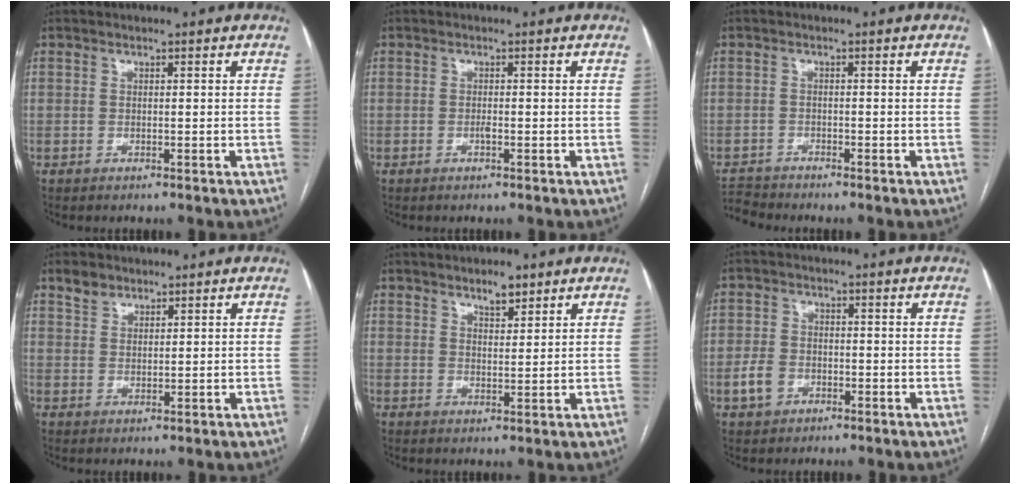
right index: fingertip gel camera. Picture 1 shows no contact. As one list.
[{"total": 0.8, "force": [-0.4, 0.1, 0.7], "torque": [-0.018, 0.000, -0.007]}, {"total": 2.8, "force": [-2.7, 0.3, -0.7], "torque": [0.014, -0.013, -0.049]}, {"total": 2.8, "force": [2.2, 1.7, 0.6], "torque": [-0.013, 0.010, 0.042]}, {"total": 3.3, "force": [2.5, 1.3, 1.8], "torque": [-0.029, 0.000, 0.042]}, {"total": 4.2, "force": [-1.7, 3.3, 2.0], "torque": [-0.045, 0.009, -0.025]}]